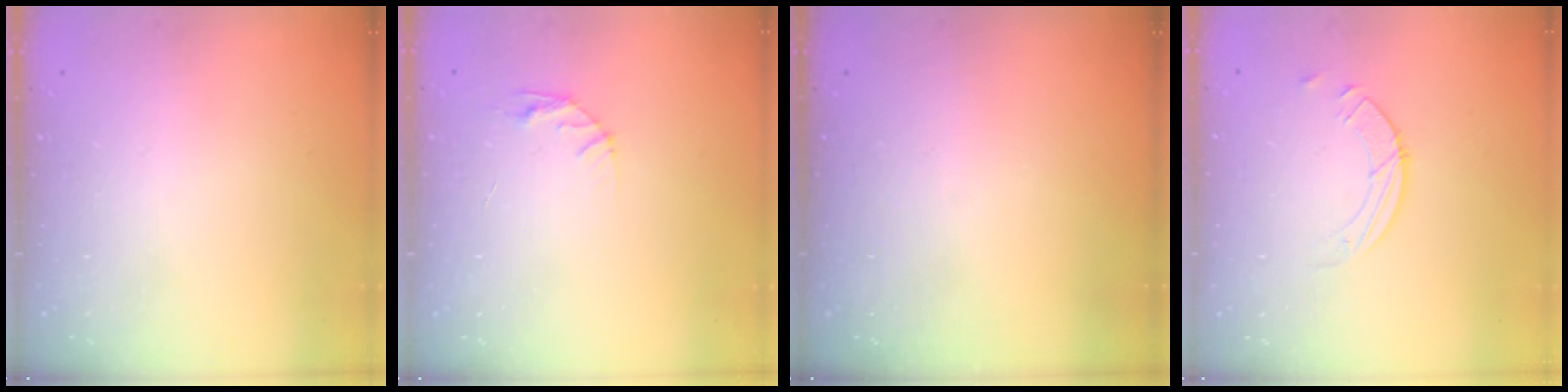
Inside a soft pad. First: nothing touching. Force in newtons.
{"total": 5.3, "press": 5.3, "slide": 0.6}
{"total": 0.0}
{"total": 3.8, "press": 3.7, "slide": 0.4}